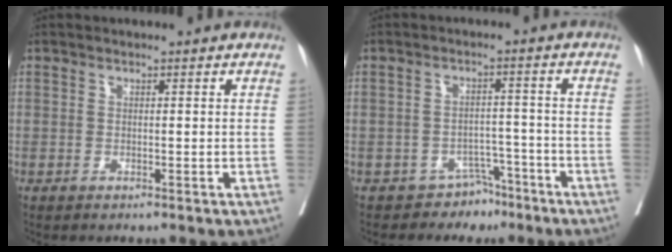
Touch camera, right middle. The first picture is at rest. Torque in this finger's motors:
{"motor_torque": [0.46, -0.38, -0.04, -0.01]}